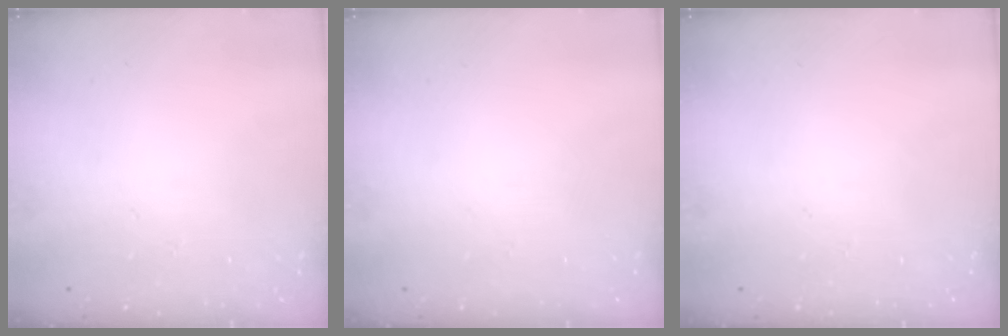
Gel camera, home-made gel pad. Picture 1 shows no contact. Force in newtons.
{"total": 0.0}
{"total": 0.0}